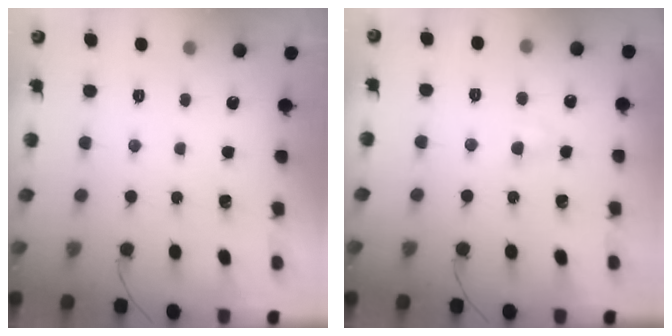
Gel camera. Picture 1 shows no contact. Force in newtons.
{"total": 3.0, "press": 2.8, "slide": 1.0}